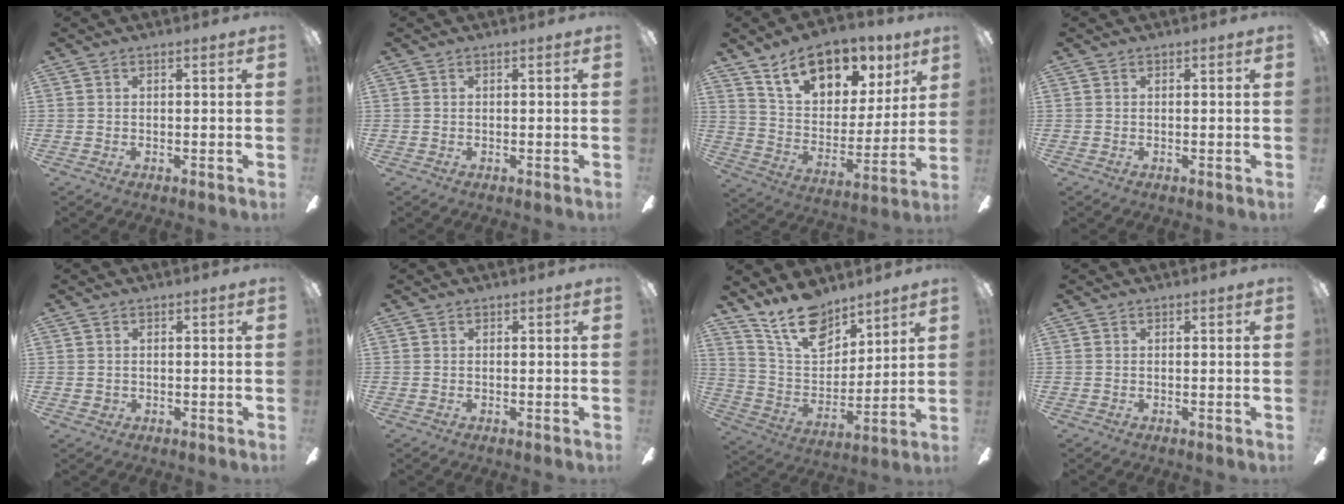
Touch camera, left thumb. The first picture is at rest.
{"total": 0.0}
{"total": 16.4, "force": [10.9, 9.0, 8.2], "torque": [-0.122, -0.065, 0.195]}
{"total": 0.0}
{"total": 1.1, "force": [0.1, 1.1, 0.1], "torque": [-0.004, 0.005, -0.001]}
{"total": 0.0}
{"total": 15.6, "force": [12.1, 7.3, 6.7], "torque": [-0.126, -0.072, 0.224]}
{"total": 0.0}